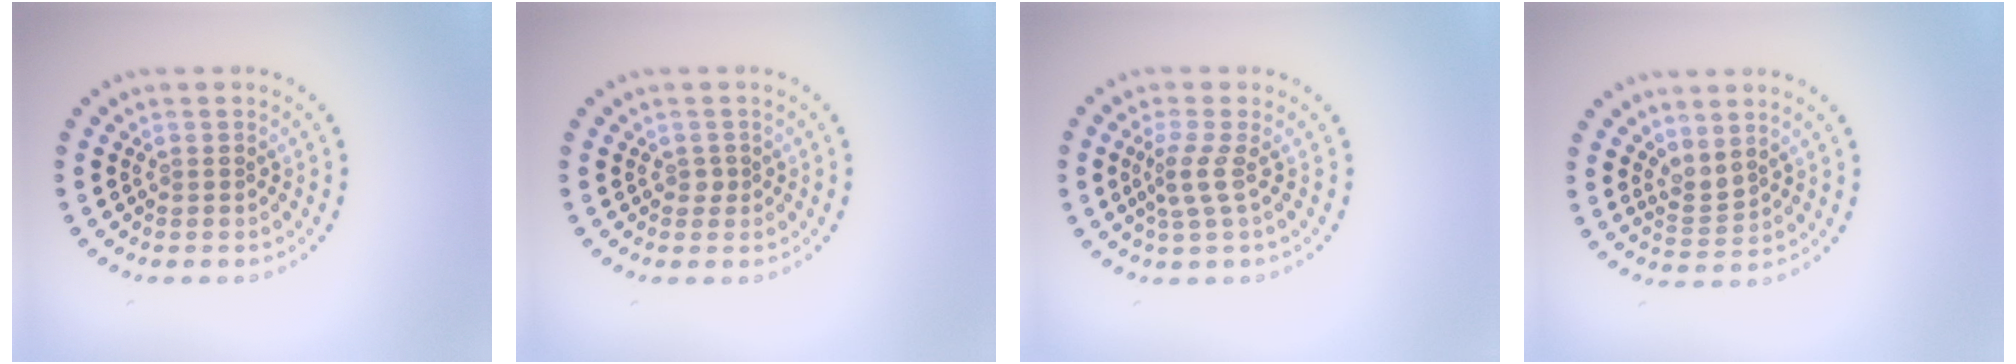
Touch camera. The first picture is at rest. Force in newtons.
{"total": 0.7, "press": 0.6, "slide": 0.4}
{"total": 2.1, "press": 1.4, "slide": 1.6}
{"total": 1.6, "press": 1.1, "slide": 1.1}